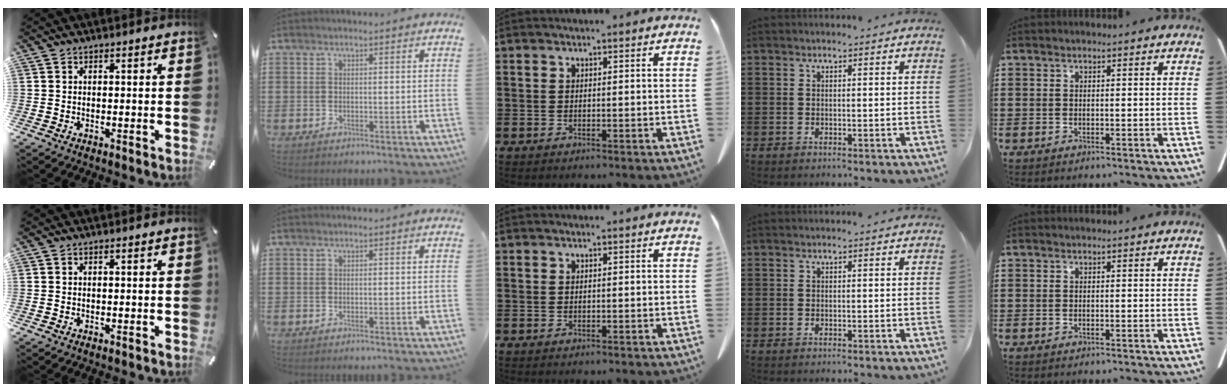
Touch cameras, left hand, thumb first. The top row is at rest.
{}